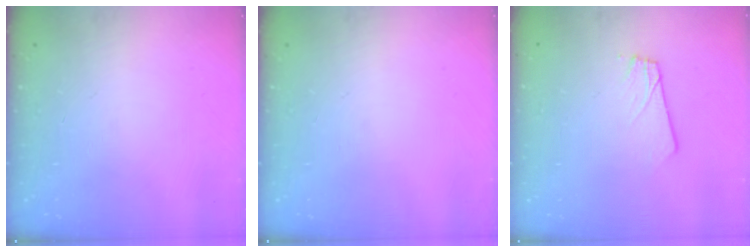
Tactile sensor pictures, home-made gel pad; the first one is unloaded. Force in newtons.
{"total": 0.0}
{"total": 1.8, "press": 1.8, "slide": 0.1}